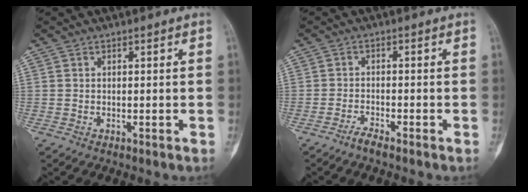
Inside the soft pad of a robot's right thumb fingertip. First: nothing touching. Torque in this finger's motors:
{"motor_torque": [0.47, 0.29, -0.04, -0.21, 0.03]}